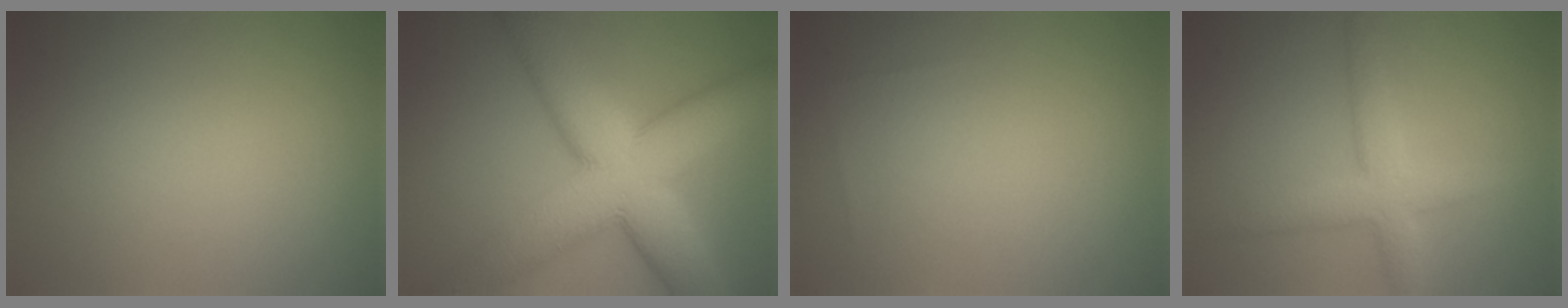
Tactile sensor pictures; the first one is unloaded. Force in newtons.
{"total": 13.6, "press": 13.6, "slide": 0.5}
{"total": 0.0}
{"total": 4.1, "press": 4.1, "slide": 0.1}